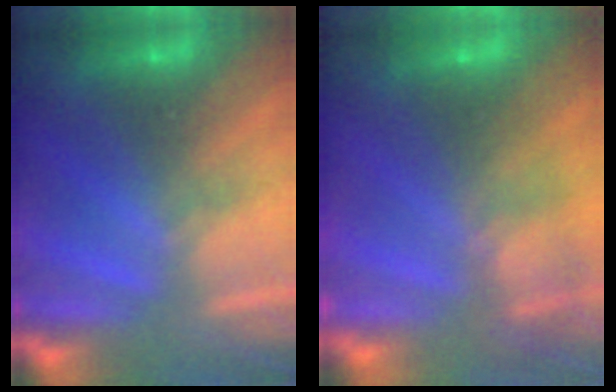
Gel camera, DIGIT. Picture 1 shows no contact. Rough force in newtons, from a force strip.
{"total": 8.2}